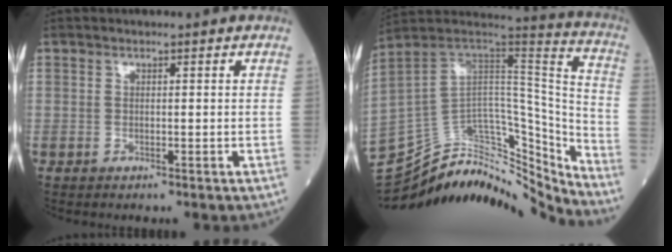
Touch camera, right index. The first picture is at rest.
{"total": 26.6, "force": [-24.9, 5.3, 7.7], "torque": [-0.104, 0.050, -0.371]}